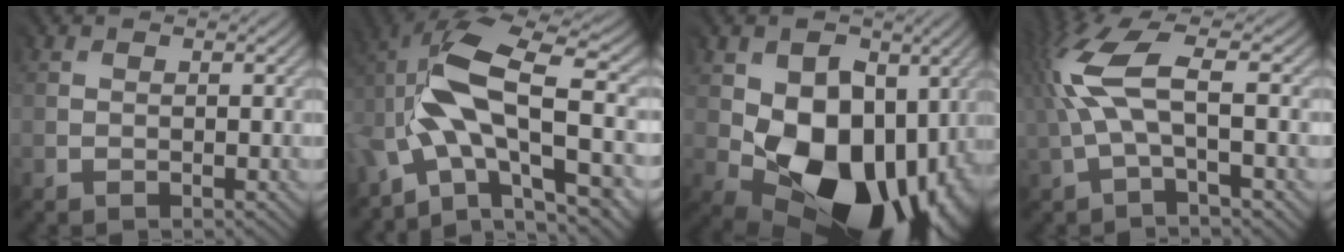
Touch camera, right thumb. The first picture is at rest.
{"total": 13.9, "force": [-2.9, 6.4, 12.0], "torque": [-0.239, -0.001, -0.042]}
{"total": 17.8, "force": [-1.9, 13.0, 12.1], "torque": [-0.175, -0.052, -0.005]}
{"total": 8.9, "force": [-0.1, 2.9, 8.4], "torque": [-0.210, 0.021, -0.006]}